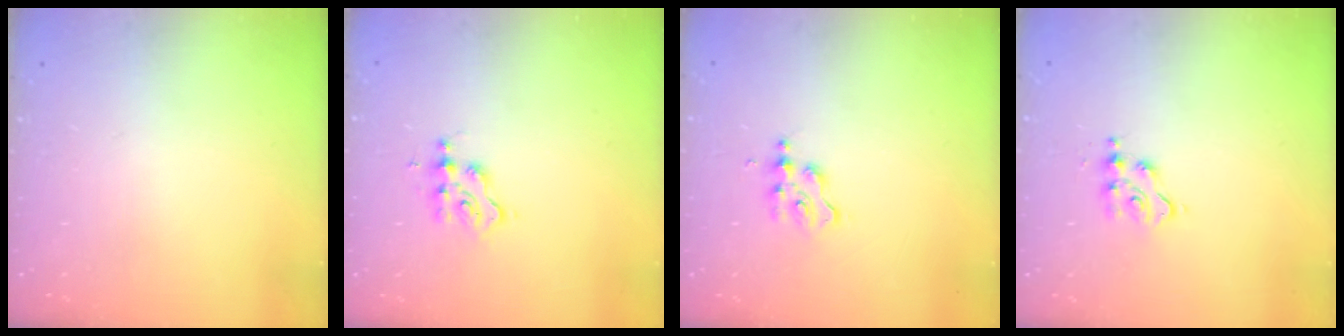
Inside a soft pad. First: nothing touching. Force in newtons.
{"total": 2.6, "press": 2.5, "slide": 0.7}
{"total": 2.9, "press": 2.9, "slide": 0.4}
{"total": 5.1, "press": 5.0, "slide": 0.5}